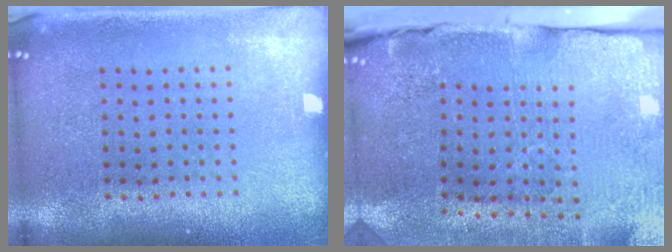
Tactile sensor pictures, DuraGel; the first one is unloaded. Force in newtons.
{"total": 4.8, "press": 3.8, "slide": 2.8}